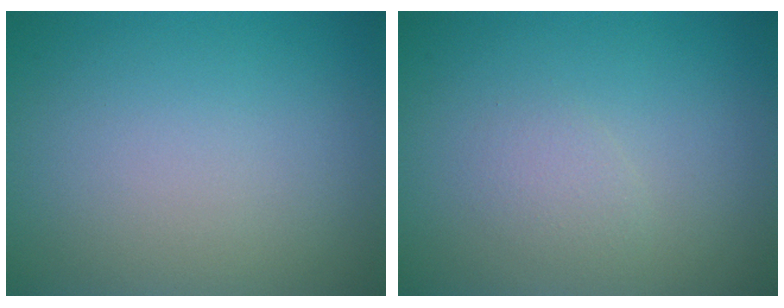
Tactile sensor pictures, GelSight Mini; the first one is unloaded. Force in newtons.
{"total": 1.1, "press": 1.1, "slide": 0.1}